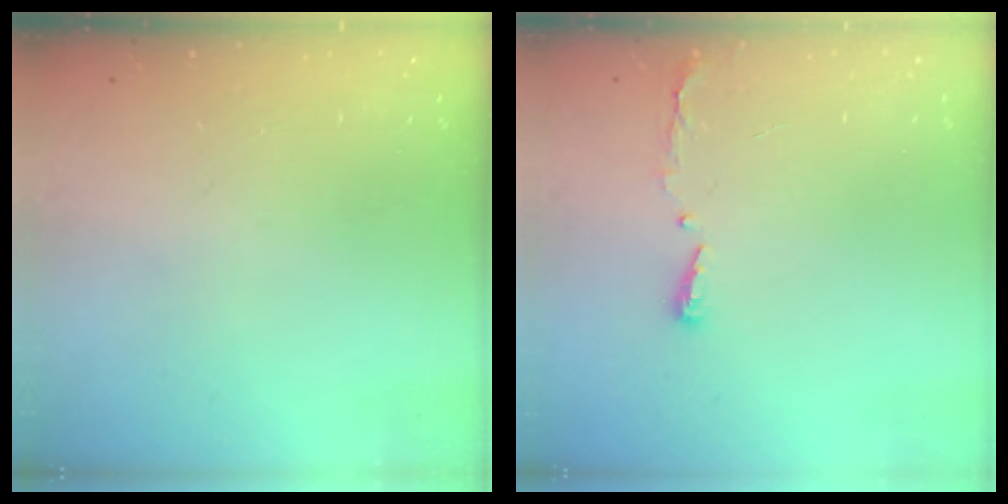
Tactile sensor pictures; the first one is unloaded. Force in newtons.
{"total": 3.7, "press": 3.7, "slide": 0.6}